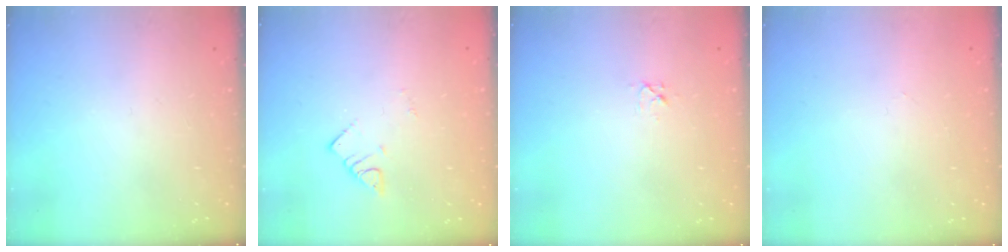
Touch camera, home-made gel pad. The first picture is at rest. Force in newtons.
{"total": 2.4, "press": 2.4, "slide": 0.1}
{"total": 3.4, "press": 3.4, "slide": 0.4}
{"total": 0.0}